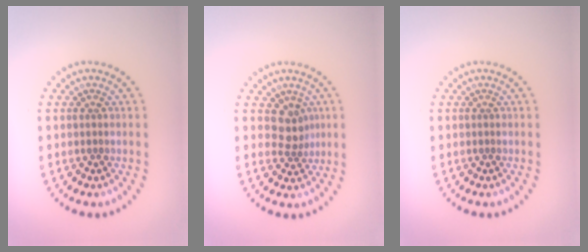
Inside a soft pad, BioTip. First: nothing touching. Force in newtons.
{"total": 2.2, "press": 1.7, "slide": 1.5}
{"total": 0.0}